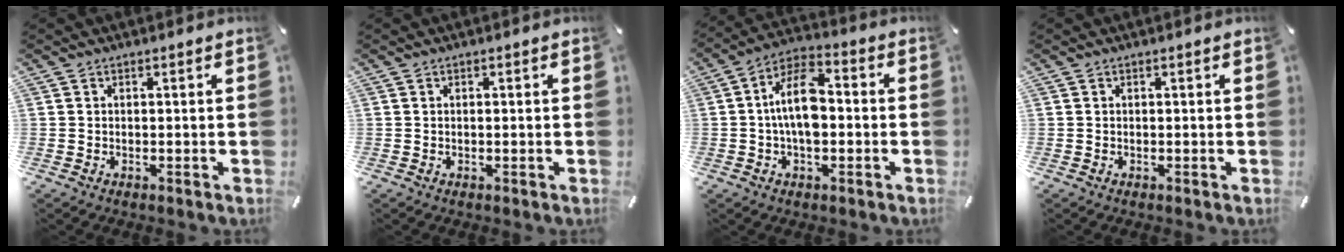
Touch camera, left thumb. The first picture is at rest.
{"total": 0.0}
{"total": 11.4, "force": [-1.0, 6.1, 9.6], "torque": [-0.182, 0.011, -0.016]}
{"total": 0.0}